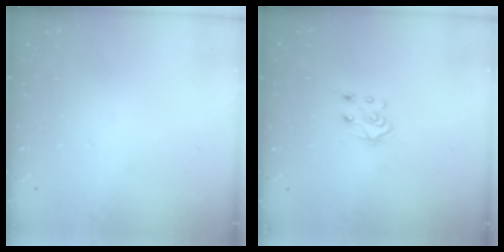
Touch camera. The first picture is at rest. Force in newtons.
{"total": 6.9, "press": 6.9, "slide": 0.6}